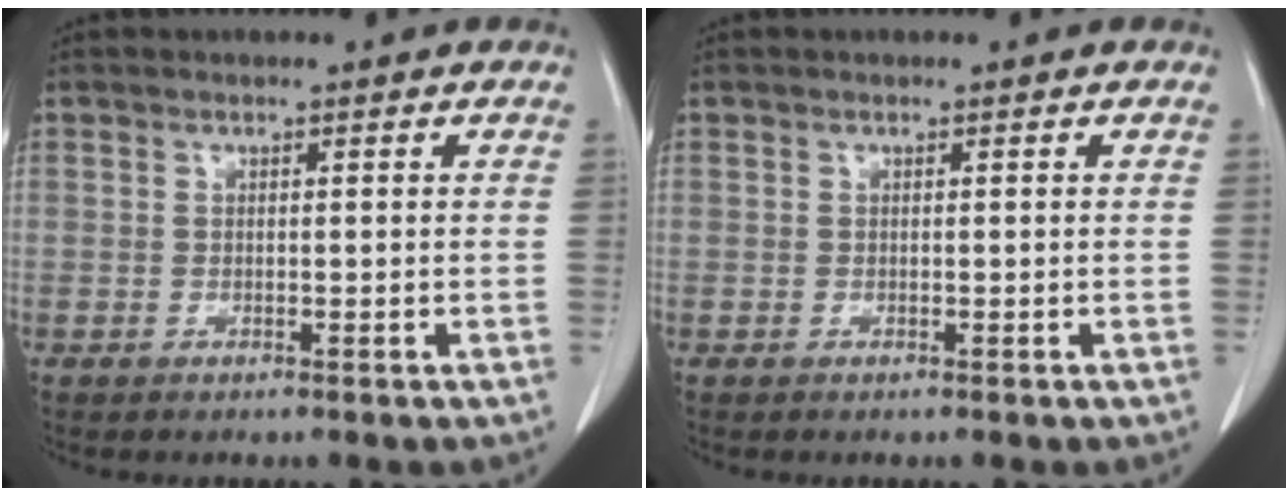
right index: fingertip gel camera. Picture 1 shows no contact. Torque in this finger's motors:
{"motor_torque": [0.00, 0.00, 0.00, 0.00]}